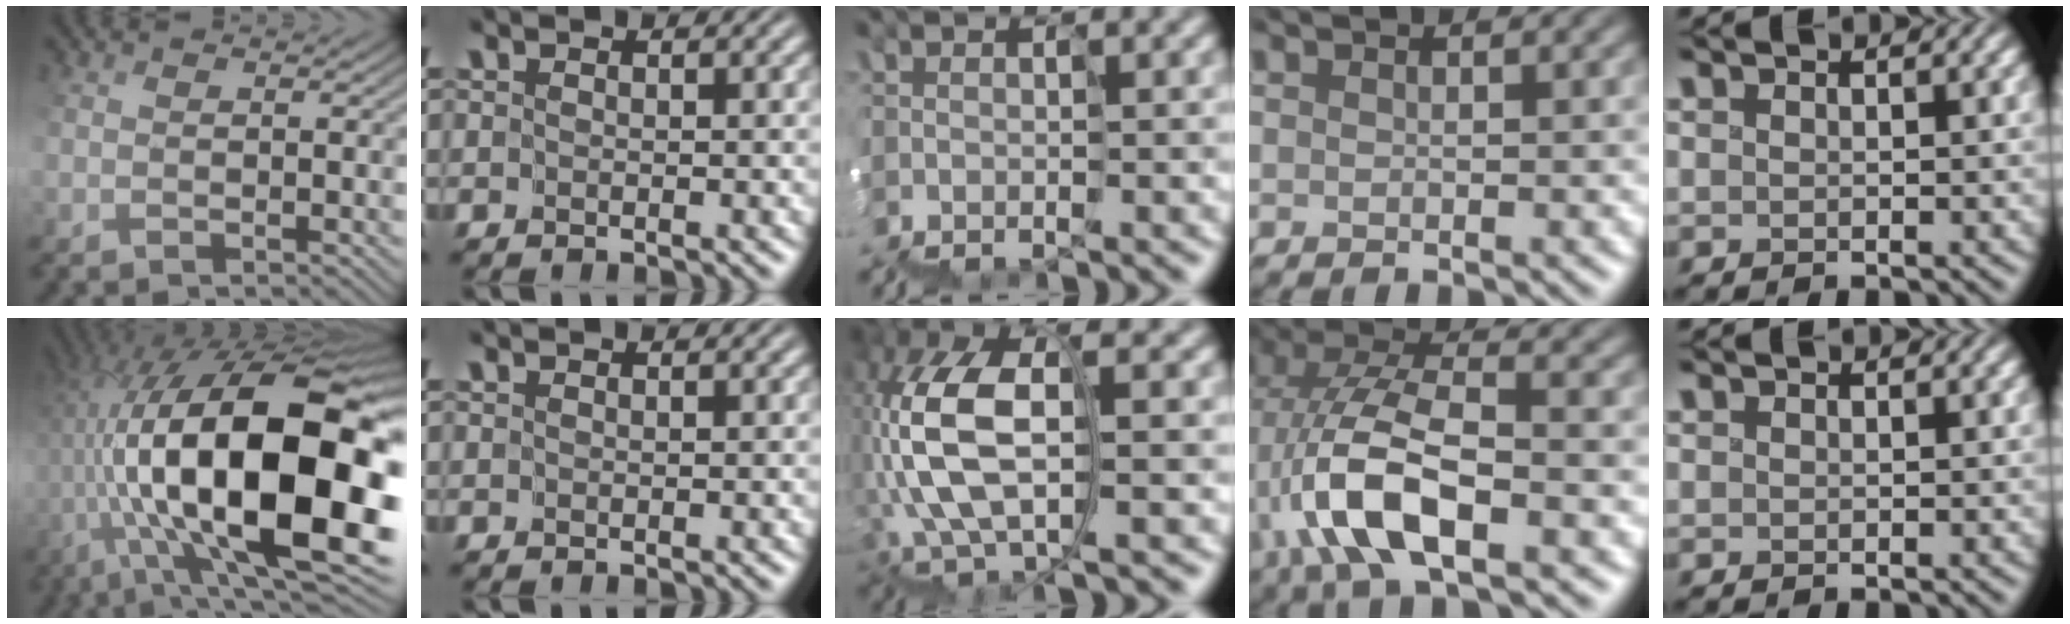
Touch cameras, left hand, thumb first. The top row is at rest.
{"thumb": {"total": 22.3, "force": [0.4, 10.1, 19.9], "torque": [-0.360, 0.003, 0.013]}, "middle": {"total": 7.4, "force": [-0.3, 3.9, 6.3], "torque": [-0.169, 0.022, -0.010]}, "ring": {"total": 8.3, "force": [-3.2, 3.3, 7.0], "torque": [-0.150, 0.009, -0.063]}}